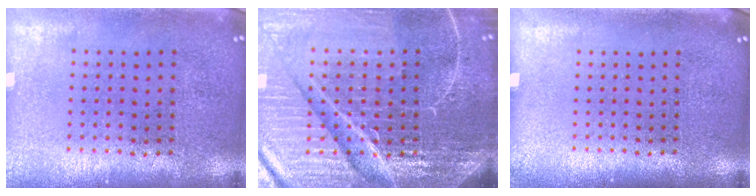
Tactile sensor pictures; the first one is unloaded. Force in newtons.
{"total": 6.5, "press": 5.8, "slide": 3.0}
{"total": 0.0}